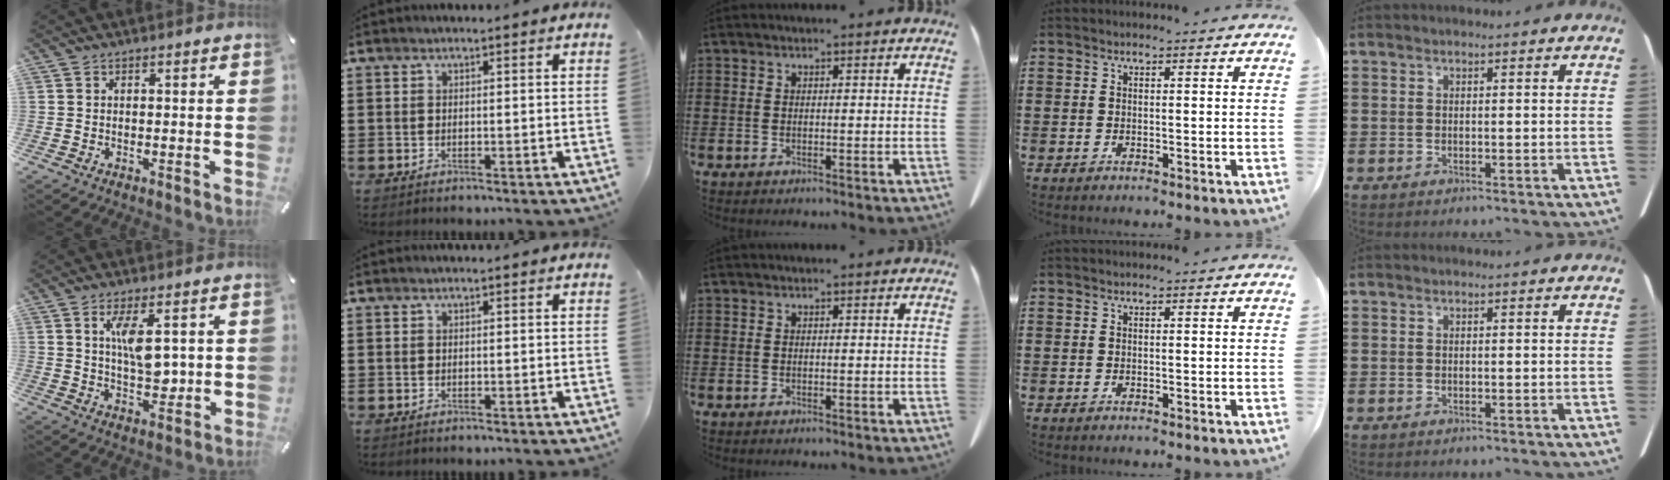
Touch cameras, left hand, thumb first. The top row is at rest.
{"thumb": {"total": 8.7, "force": [2.4, 4.1, 7.3], "torque": [-0.128, -0.006, 0.036]}}